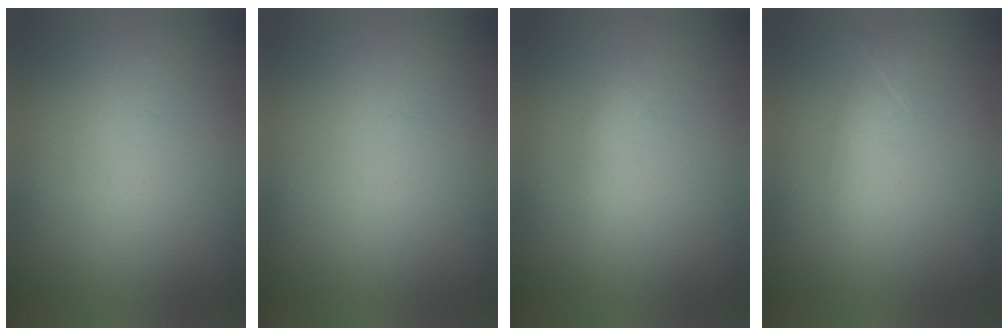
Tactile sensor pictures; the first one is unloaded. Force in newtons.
{"total": 0.0}
{"total": 1.2}
{"total": 1.7}